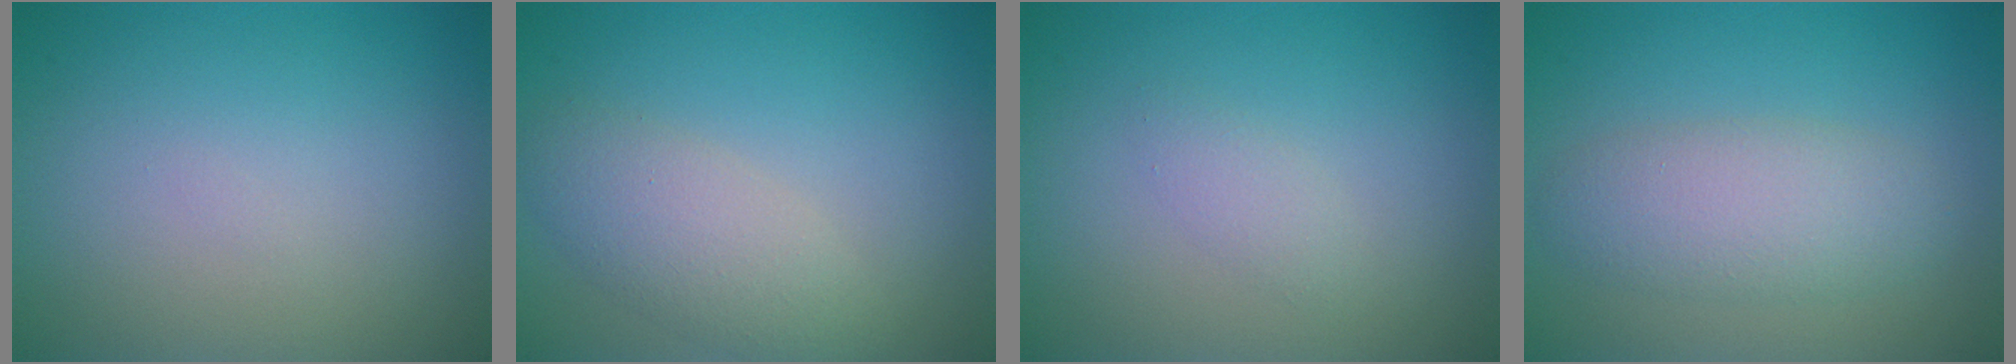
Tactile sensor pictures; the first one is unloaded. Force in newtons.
{"total": 3.6, "press": 3.6, "slide": 0.3}
{"total": 1.1, "press": 1.1, "slide": 0.1}
{"total": 4.0, "press": 4.0, "slide": 0.1}